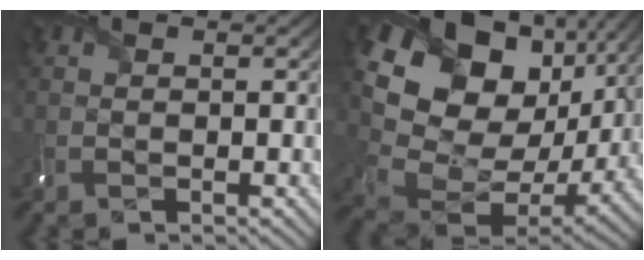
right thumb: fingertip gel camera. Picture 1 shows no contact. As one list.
[{"total": 16.8, "force": [6.7, 12.2, 9.4], "torque": [-0.214, 0.013, 0.134]}]